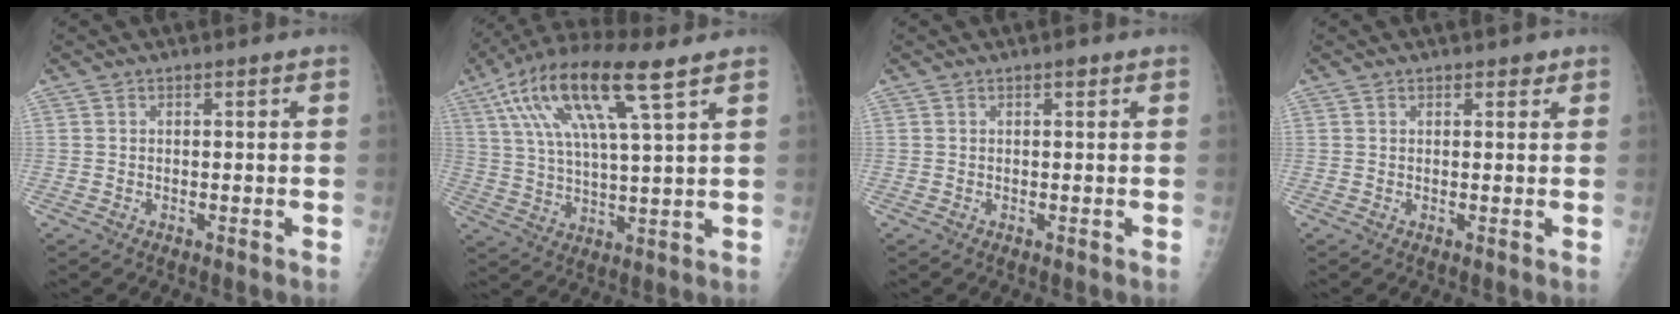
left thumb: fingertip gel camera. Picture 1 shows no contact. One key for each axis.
{"total": 16.9, "fx": 8.4, "fy": 3.7, "fz": 14.1, "tx": -0.276, "ty": -0.009, "tz": 0.157}
{"total": 0.8, "fx": 0.5, "fy": 0.4, "fz": 0.6, "tx": -0.006, "ty": 0.000, "tz": 0.004}
{"total": 1.4, "fx": 1.0, "fy": 0.9, "fz": 0.6, "tx": 0.005, "ty": -0.004, "tz": 0.008}